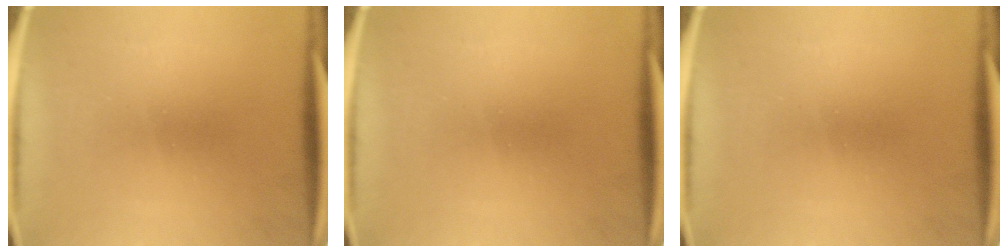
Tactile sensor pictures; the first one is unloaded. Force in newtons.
{"total": 0.0}
{"total": 0.0}